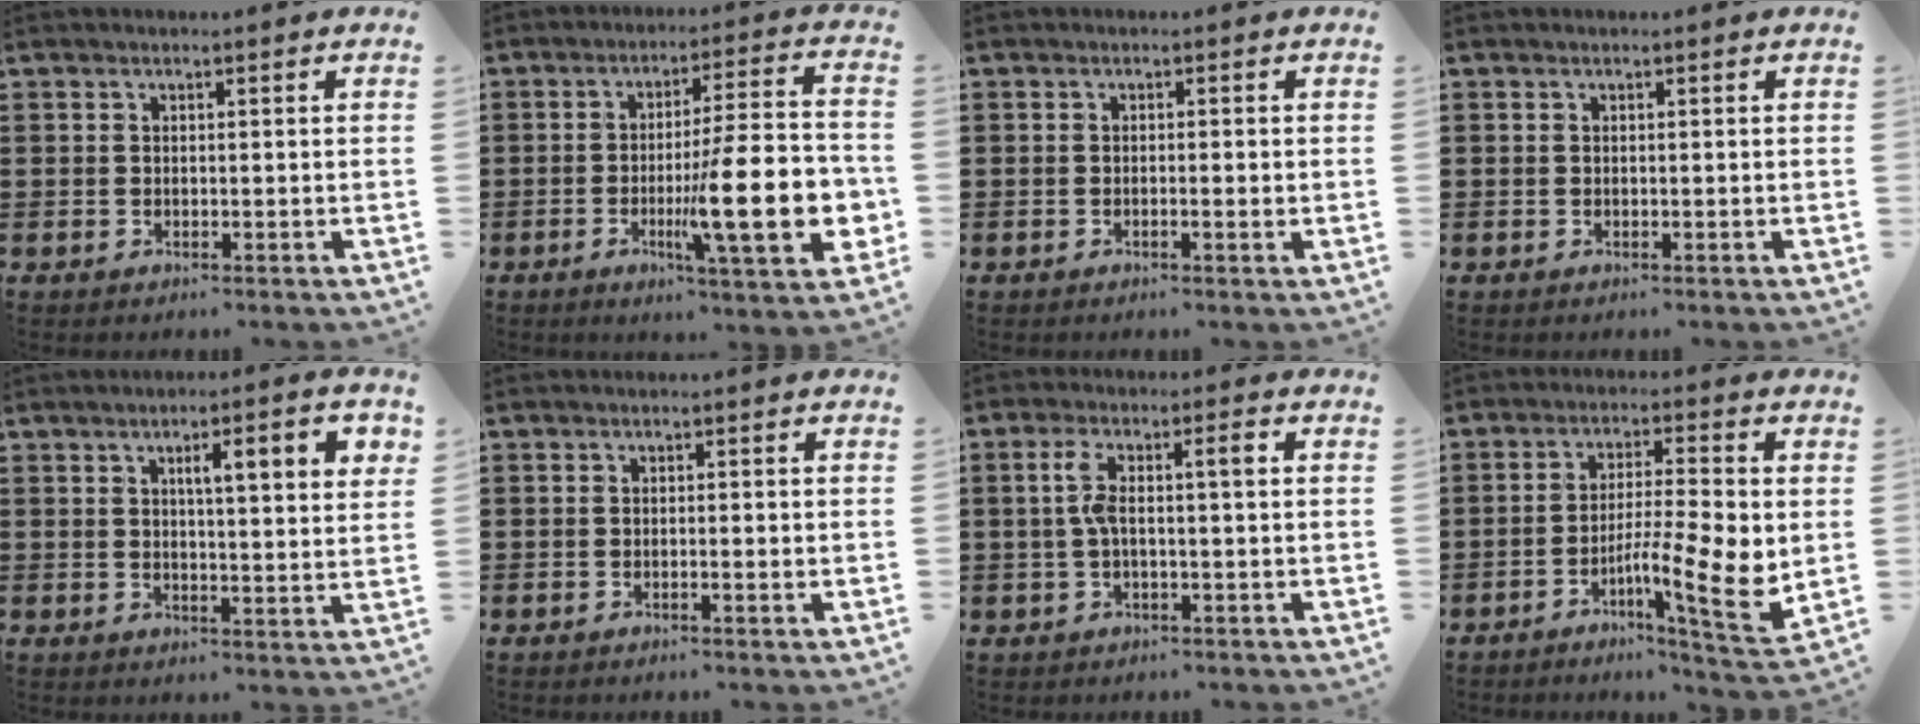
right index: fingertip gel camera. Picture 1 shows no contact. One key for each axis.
{"total": 17.1, "fx": -3.9, "fy": 3.4, "fz": 16.3, "tx": -0.250, "ty": -0.011, "tz": -0.059}
{"total": 0.9, "fx": -0.3, "fy": 0.0, "fz": 0.8, "tx": -0.015, "ty": -0.001, "tz": -0.005}
{"total": 0.0}
{"total": 6.1, "fx": 2.3, "fy": 1.1, "fz": 5.6, "tx": -0.095, "ty": -0.001, "tz": 0.031}
{"total": 0.6, "fx": -0.2, "fy": 0.0, "fz": 0.6, "tx": -0.011, "ty": -0.001, "tz": -0.004}
{"total": 5.0, "fx": 0.3, "fy": 1.0, "fz": 4.9, "tx": -0.098, "ty": 0.006, "tz": -0.002}
{"total": 9.7, "fx": -2.1, "fy": 1.5, "fz": 9.3, "tx": -0.145, "ty": -0.018, "tz": -0.036}